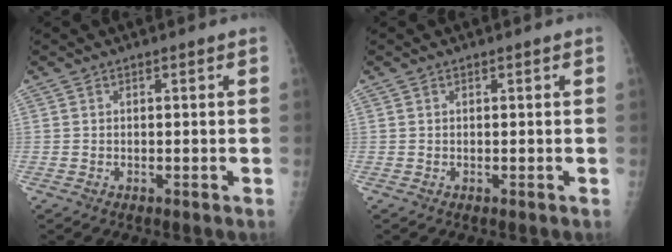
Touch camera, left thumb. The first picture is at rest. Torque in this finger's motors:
{"motor_torque": [0.01, 0.03, -0.01, -0.03, 0.00]}